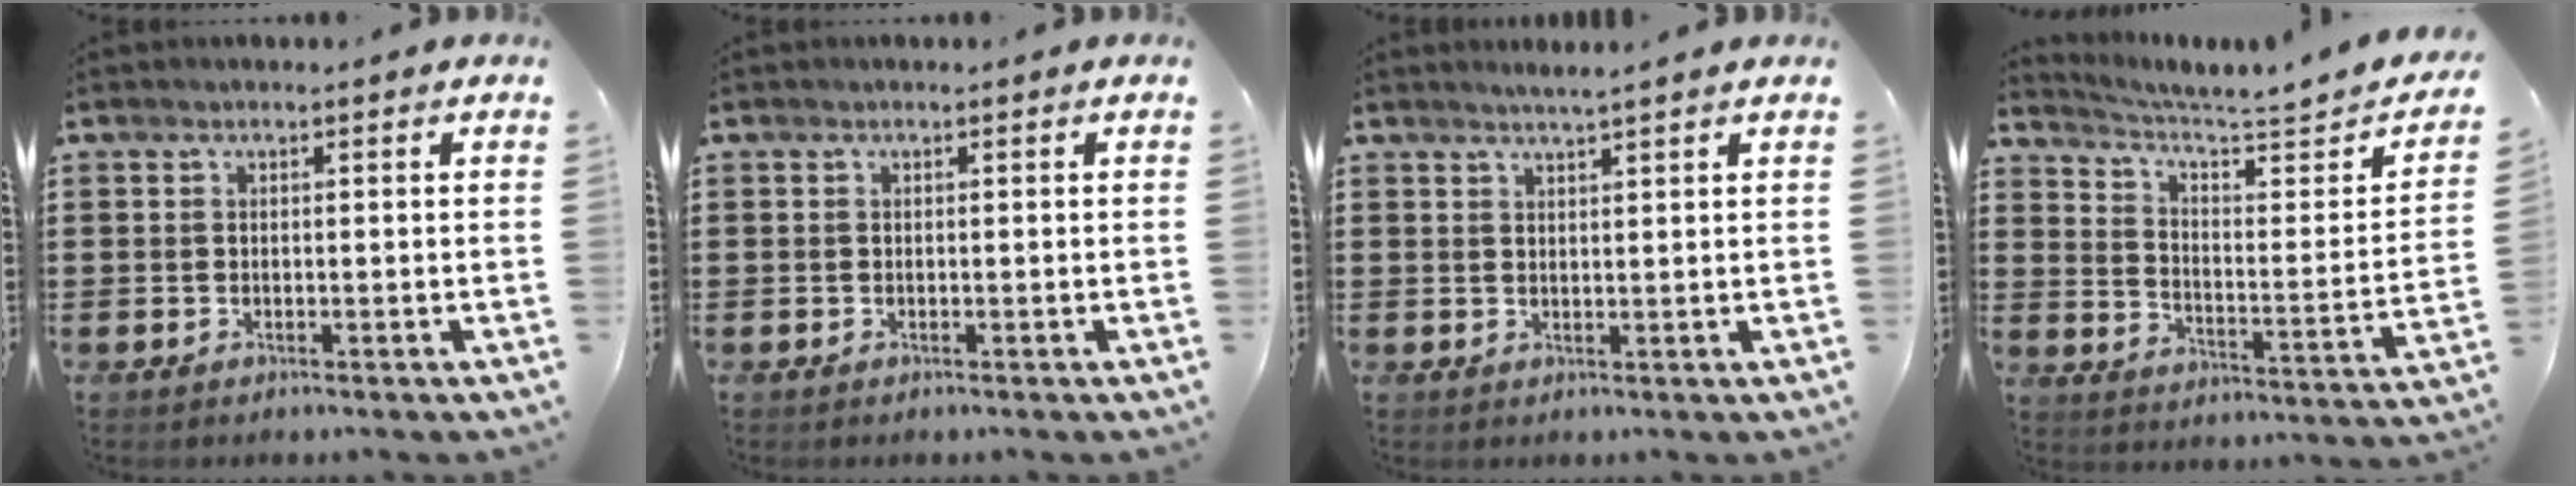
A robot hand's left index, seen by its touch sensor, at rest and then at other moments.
{"total": 0.0}
{"total": 1.8, "force": [1.7, -0.4, 0.4], "torque": [-0.011, 0.001, 0.032]}
{"total": 3.4, "force": [2.9, 0.3, 1.7], "torque": [-0.055, -0.029, 0.039]}